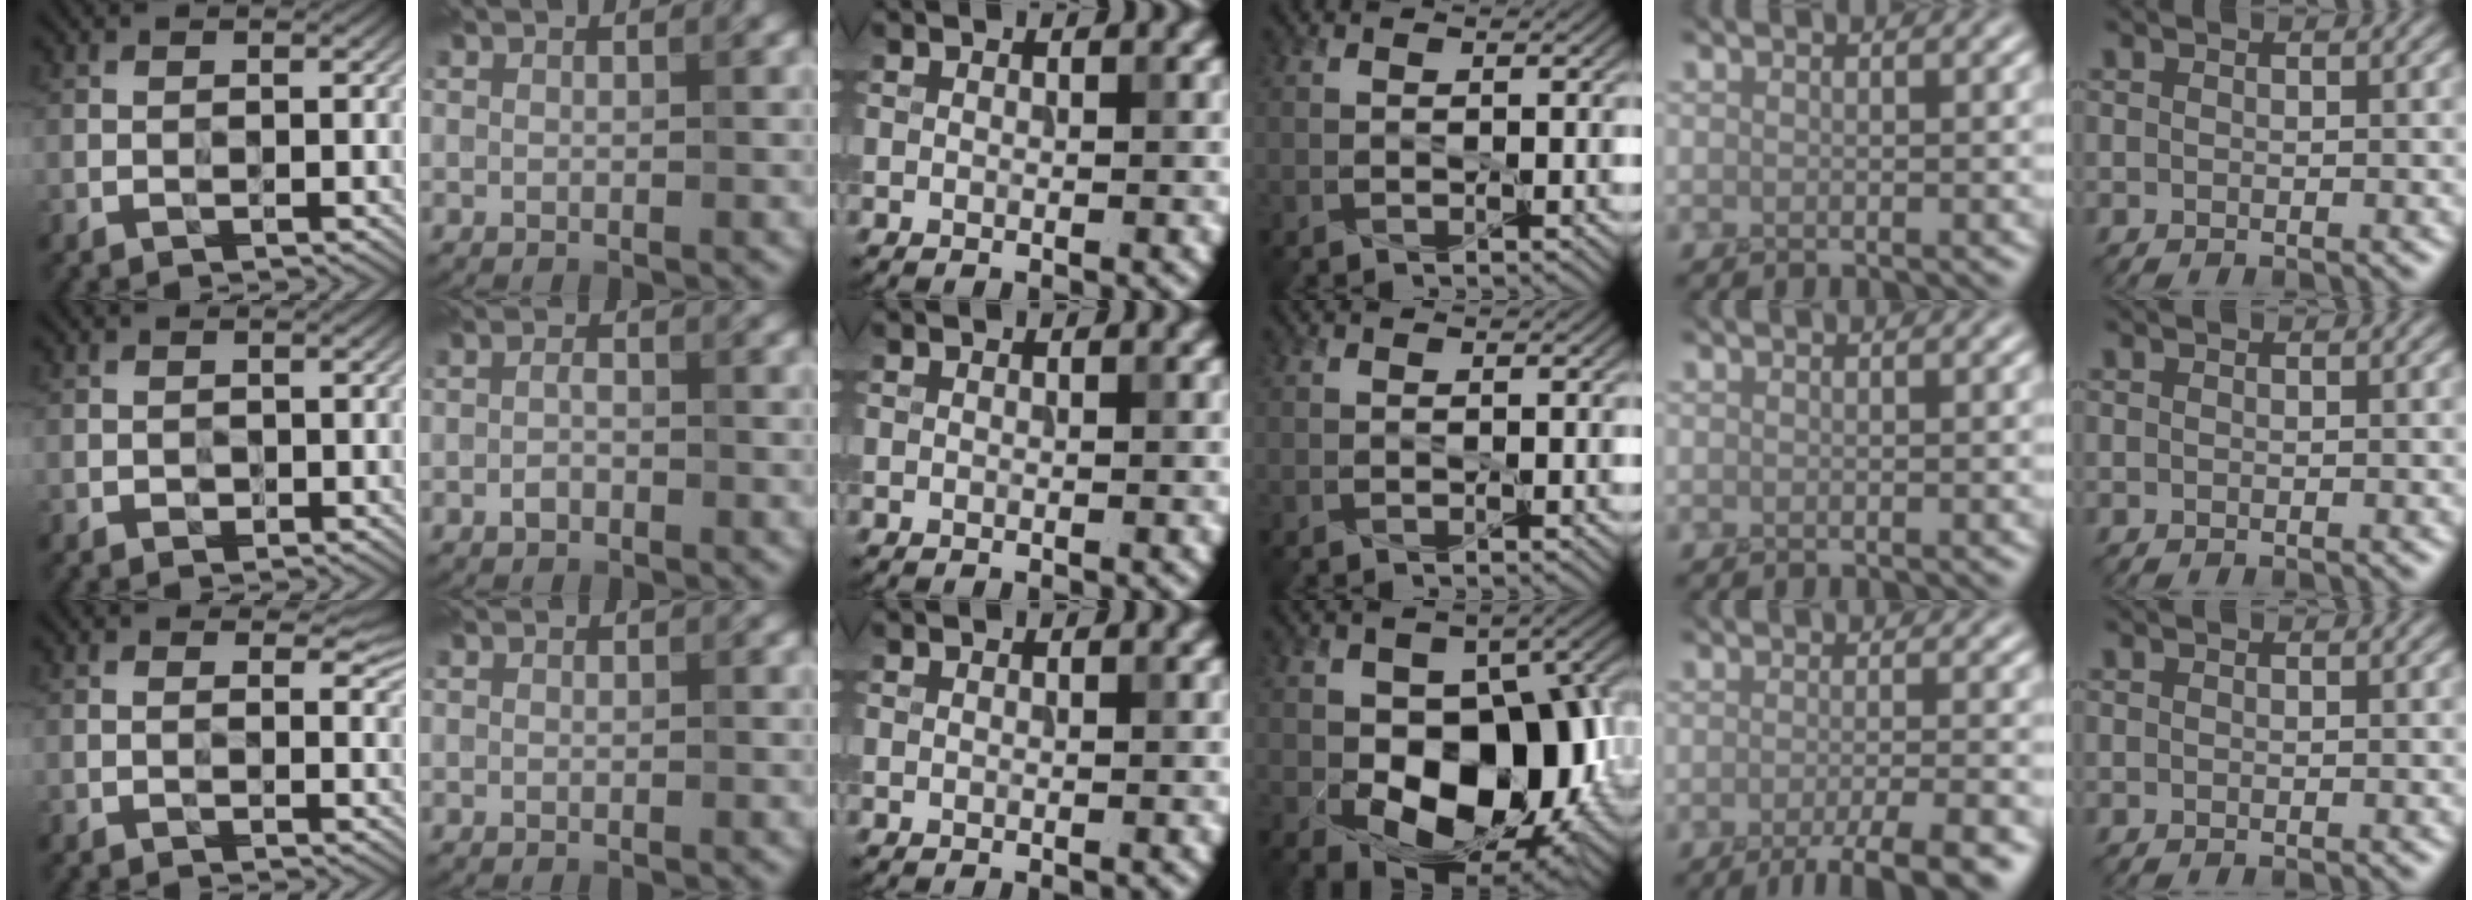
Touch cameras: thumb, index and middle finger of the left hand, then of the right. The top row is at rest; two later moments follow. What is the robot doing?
{"motion": "peel", "object": "tape"}